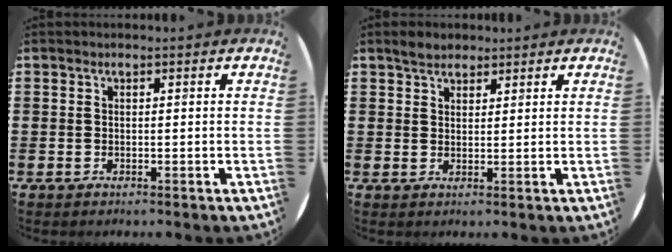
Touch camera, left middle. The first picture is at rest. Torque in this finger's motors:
{"motor_torque": [0.20, -0.19, 0.02, 0.01]}